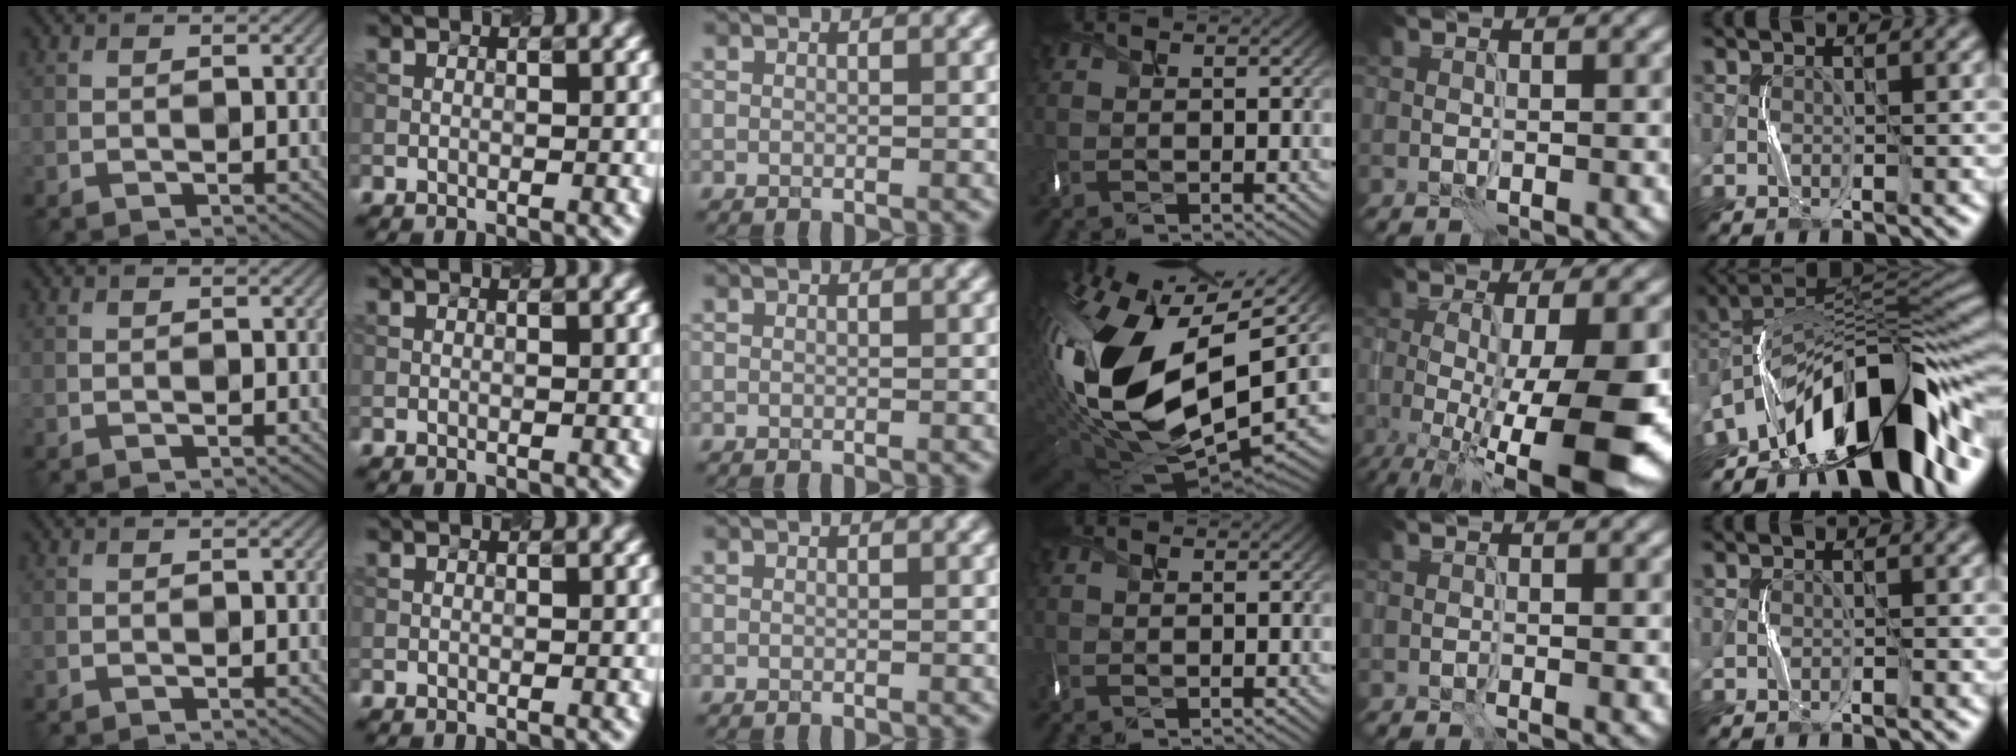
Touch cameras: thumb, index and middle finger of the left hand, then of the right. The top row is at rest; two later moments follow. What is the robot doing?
{"motion": "shake", "object": "box of matches"}